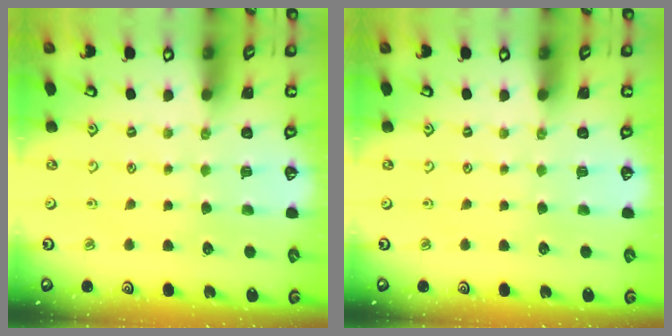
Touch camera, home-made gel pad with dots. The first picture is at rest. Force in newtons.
{"total": 0.0}